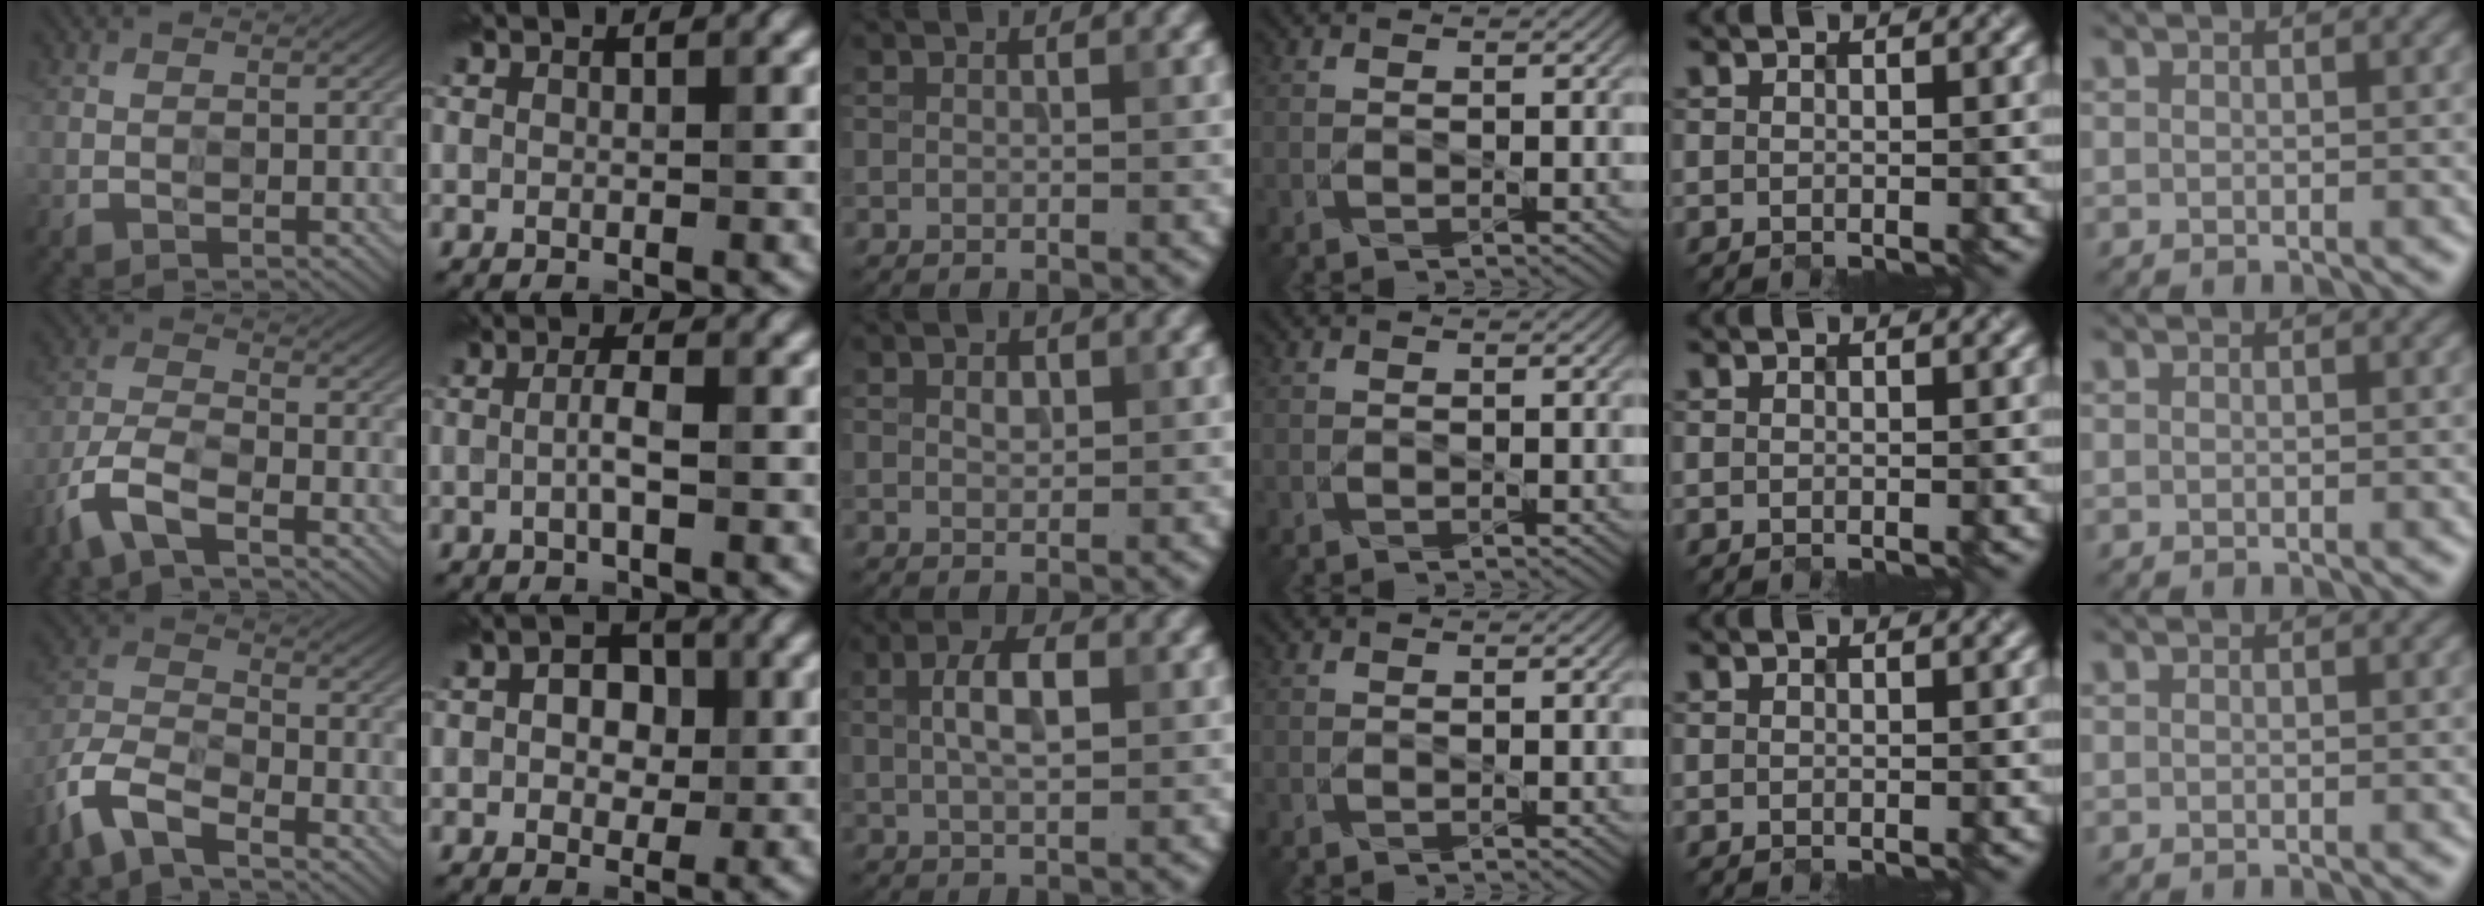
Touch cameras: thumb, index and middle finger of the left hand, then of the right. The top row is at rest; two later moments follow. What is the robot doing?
{"motion": "insert", "object": "file holder"}